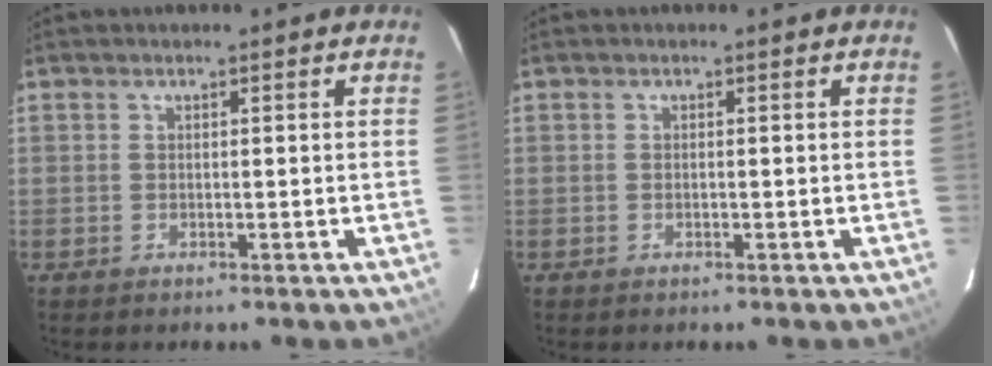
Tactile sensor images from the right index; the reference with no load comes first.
{"total": 0.5, "force": [-0.1, -0.1, 0.5], "torque": [-0.011, 0.002, -0.003]}